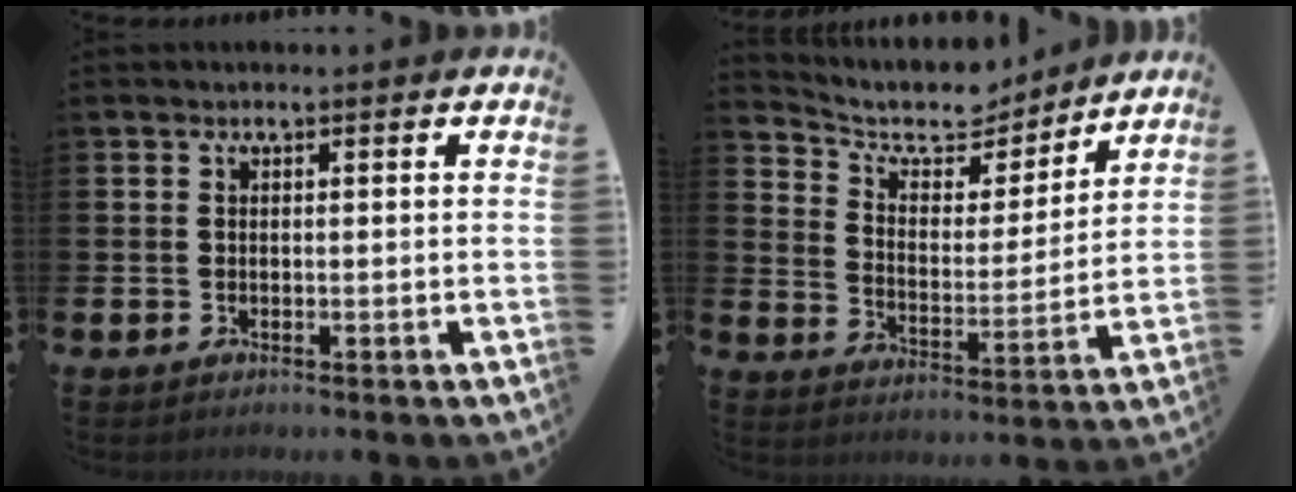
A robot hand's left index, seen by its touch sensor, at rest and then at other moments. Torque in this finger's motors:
{"motor_torque": [0.93, -1.21, 0.29, 0.06]}